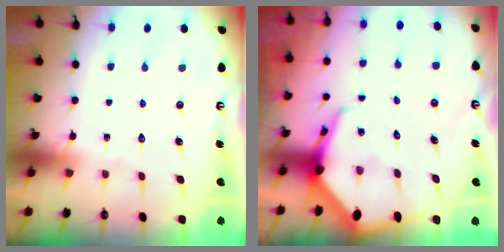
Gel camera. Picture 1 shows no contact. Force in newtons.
{"total": 7.2, "press": 7.1, "slide": 0.8}